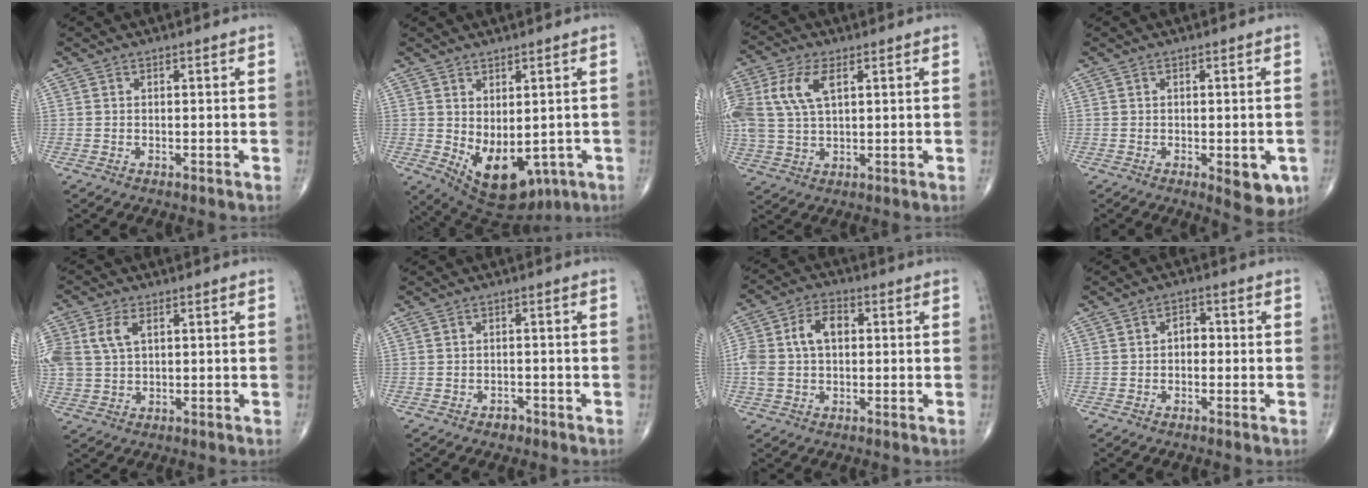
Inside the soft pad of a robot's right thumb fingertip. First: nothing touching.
{"total": 12.2, "force": [-2.4, 7.1, 9.6], "torque": [-0.130, -0.005, -0.008]}
{"total": 11.3, "force": [3.6, 6.1, 8.8], "torque": [-0.214, 0.009, 0.073]}
{"total": 6.3, "force": [-2.0, 2.6, 5.4], "torque": [-0.048, -0.008, -0.019]}
{"total": 9.0, "force": [2.7, 5.8, 6.3], "torque": [-0.158, 0.007, 0.057]}
{"total": 1.5, "force": [-1.1, 1.0, 0.5], "torque": [-0.005, 0.004, -0.016]}
{"total": 9.0, "force": [1.0, 5.8, 6.8], "torque": [-0.141, 0.028, 0.017]}
{"total": 2.6, "force": [-0.3, 1.9, 1.8], "torque": [-0.009, 0.012, -0.012]}